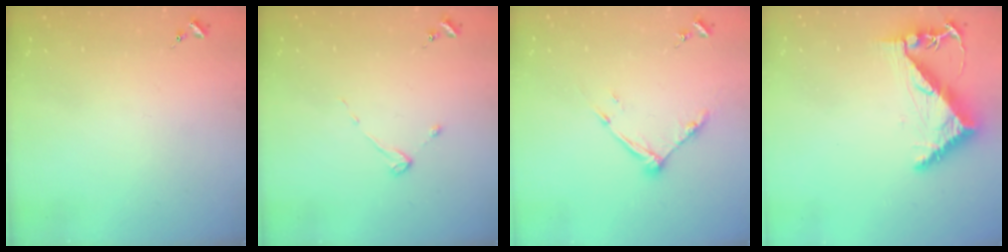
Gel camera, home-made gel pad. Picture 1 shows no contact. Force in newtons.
{"total": 2.6, "press": 2.5, "slide": 0.4}
{"total": 9.3, "press": 9.3, "slide": 0.4}
{"total": 6.8, "press": 6.8, "slide": 0.9}